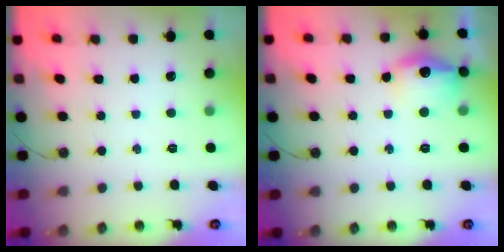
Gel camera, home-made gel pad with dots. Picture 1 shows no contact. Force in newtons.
{"total": 14.0, "press": 13.9, "slide": 1.0}